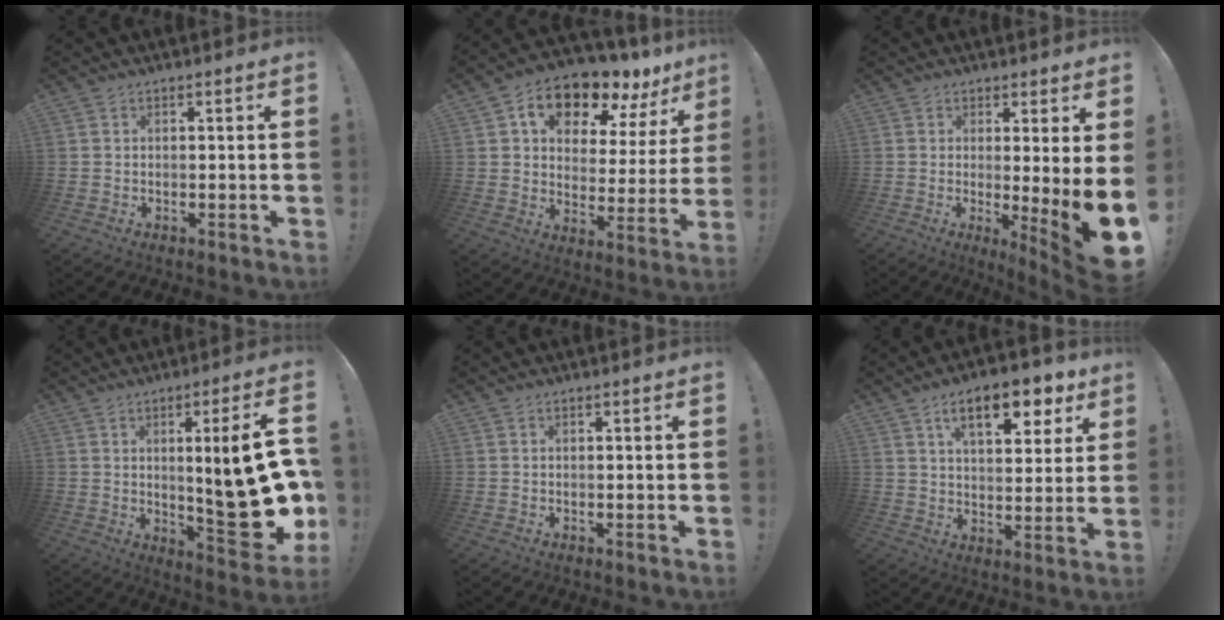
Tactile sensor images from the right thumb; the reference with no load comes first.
{"total": 12.9, "force": [9.4, 6.1, 6.5], "torque": [-0.107, -0.074, 0.160]}
{"total": 7.7, "force": [0.2, -1.1, 7.7], "torque": [-0.098, -0.042, -0.002]}
{"total": 21.3, "force": [-0.2, 4.9, 20.7], "torque": [-0.277, -0.019, 0.004]}
{"total": 0.0}
{"total": 14.3, "force": [7.4, 6.0, 10.6], "torque": [-0.147, -0.032, 0.119]}